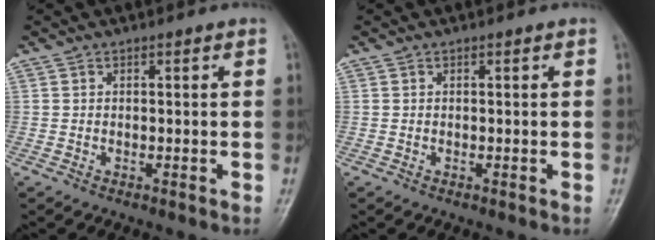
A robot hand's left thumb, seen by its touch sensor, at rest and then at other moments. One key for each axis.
{"total": 0.0}